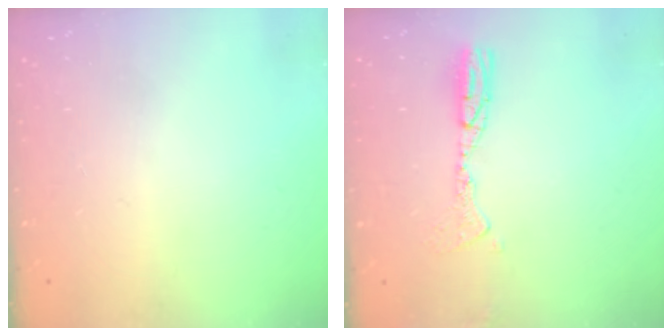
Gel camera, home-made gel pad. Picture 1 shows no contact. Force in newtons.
{"total": 9.6, "press": 9.5, "slide": 1.9}